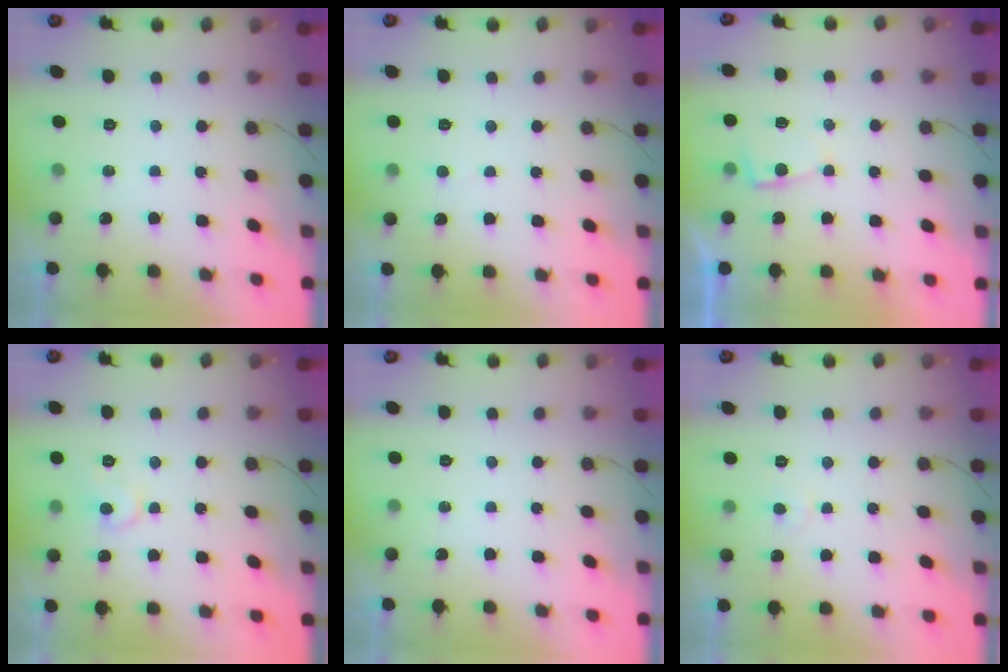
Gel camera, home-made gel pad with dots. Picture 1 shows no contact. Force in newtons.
{"total": 2.4, "press": 2.4, "slide": 0.2}
{"total": 2.9, "press": 2.9, "slide": 0.3}
{"total": 7.6, "press": 7.5, "slide": 0.6}
{"total": 0.0}
{"total": 2.6, "press": 2.6, "slide": 0.2}